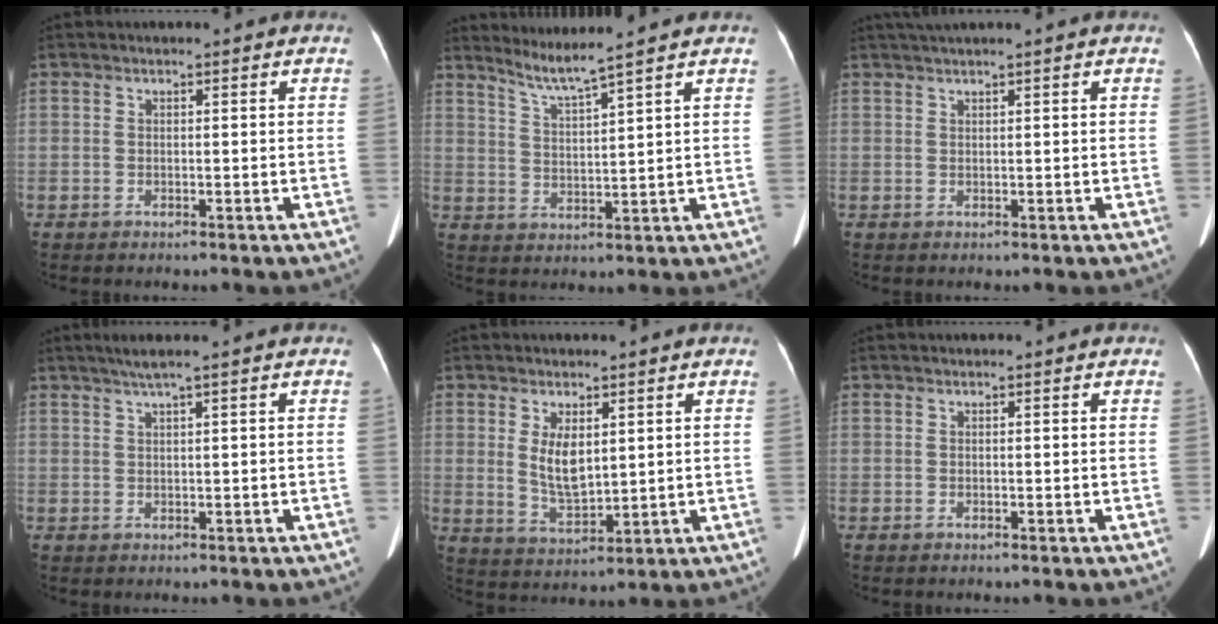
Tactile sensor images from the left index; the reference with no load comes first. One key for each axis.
{"total": 5.0, "fx": 4.2, "fy": -2.0, "fz": 1.7, "tx": -0.042, "ty": -0.016, "tz": 0.087}
{"total": 2.0, "fx": 1.5, "fy": -0.4, "fz": 1.2, "tx": -0.027, "ty": 0.016, "tz": 0.034}
{"total": 2.4, "fx": 1.5, "fy": -0.5, "fz": 1.8, "tx": -0.044, "ty": 0.006, "tz": 0.035}
{"total": 5.8, "fx": 1.7, "fy": 2.3, "fz": 5.0, "tx": -0.098, "ty": -0.008, "tz": 0.043}
{"total": 0.0}